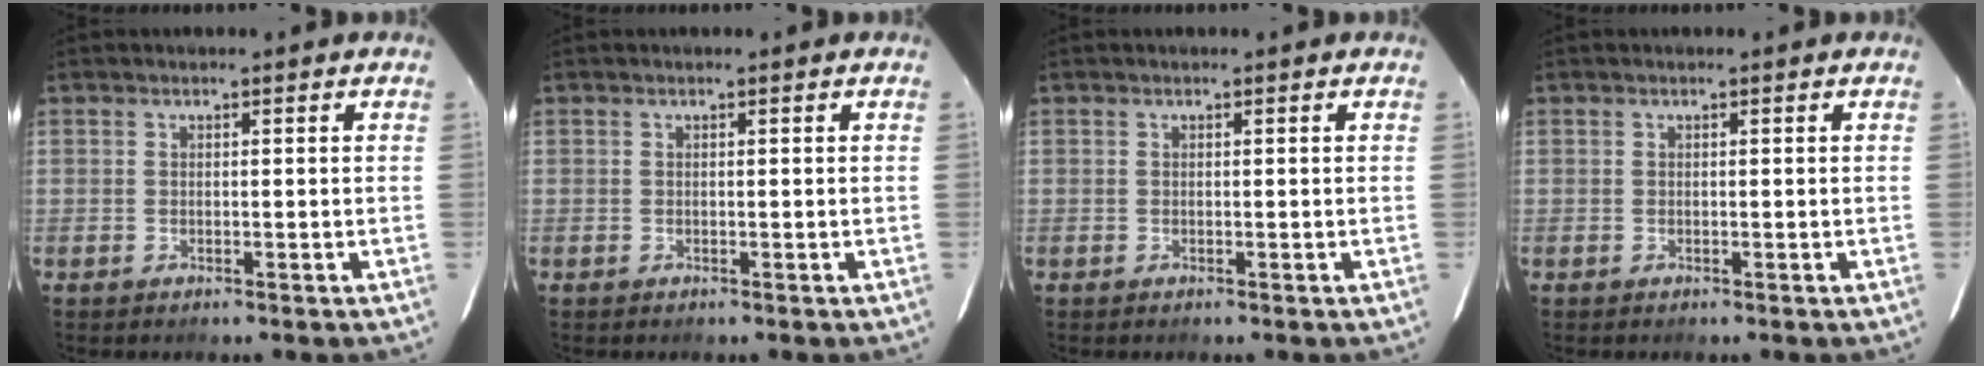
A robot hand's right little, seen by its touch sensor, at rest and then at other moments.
{"total": 0.0}
{"total": 0.0}
{"total": 0.0}